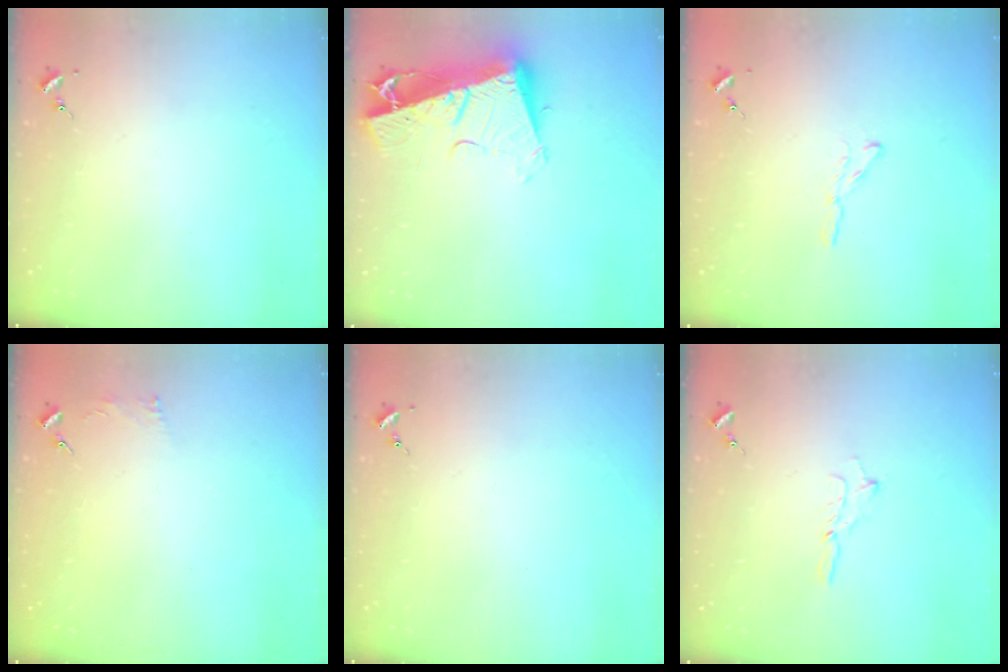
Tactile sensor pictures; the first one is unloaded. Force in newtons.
{"total": 14.0, "press": 13.9, "slide": 1.6}
{"total": 2.4, "press": 2.4, "slide": 0.2}
{"total": 2.4, "press": 2.4, "slide": 0.3}
{"total": 0.0}
{"total": 2.9, "press": 2.9, "slide": 0.2}